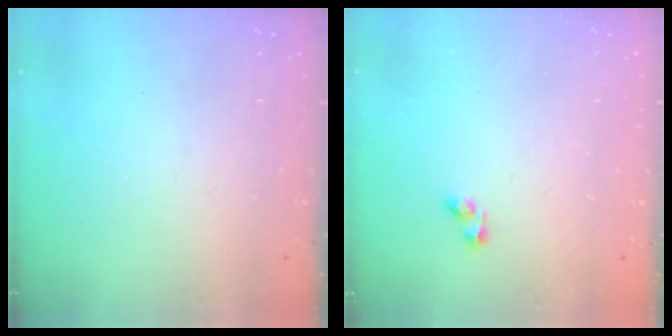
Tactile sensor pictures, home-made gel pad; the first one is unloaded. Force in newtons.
{"total": 2.9, "press": 2.9, "slide": 0.6}